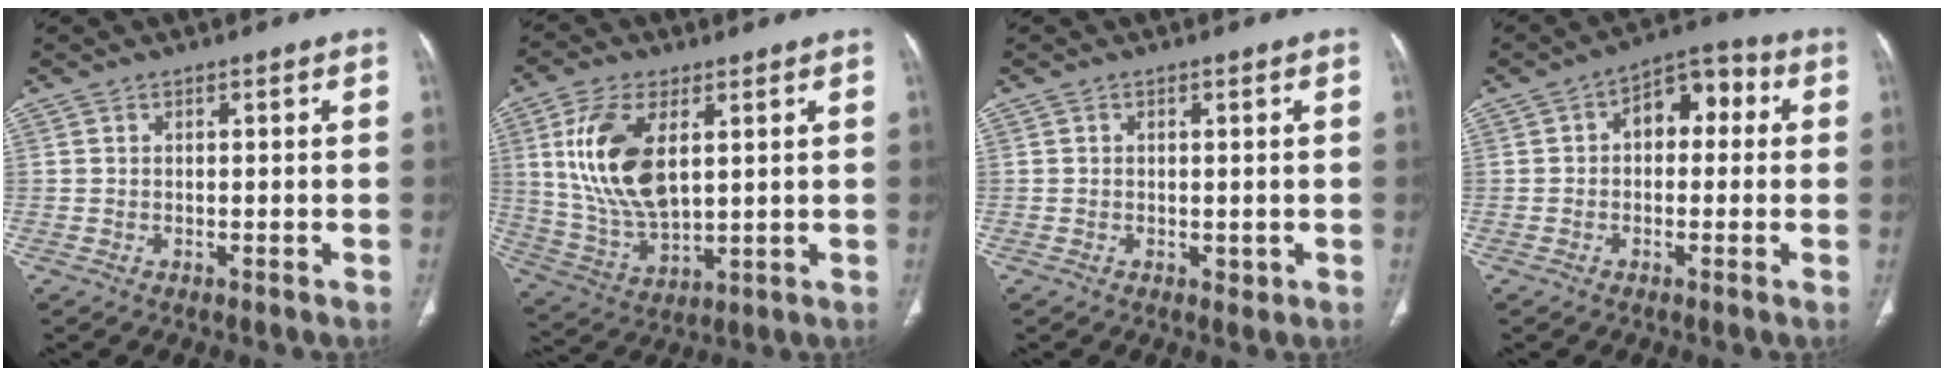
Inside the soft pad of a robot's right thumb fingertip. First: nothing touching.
{"total": 15.5, "force": [4.2, 8.0, 12.6], "torque": [-0.253, -0.017, 0.092]}
{"total": 1.1, "force": [0.0, 0.9, 0.7], "torque": [-0.007, -0.001, 0.002]}
{"total": 8.6, "force": [1.2, 5.4, 6.5], "torque": [-0.062, 0.032, 0.007]}